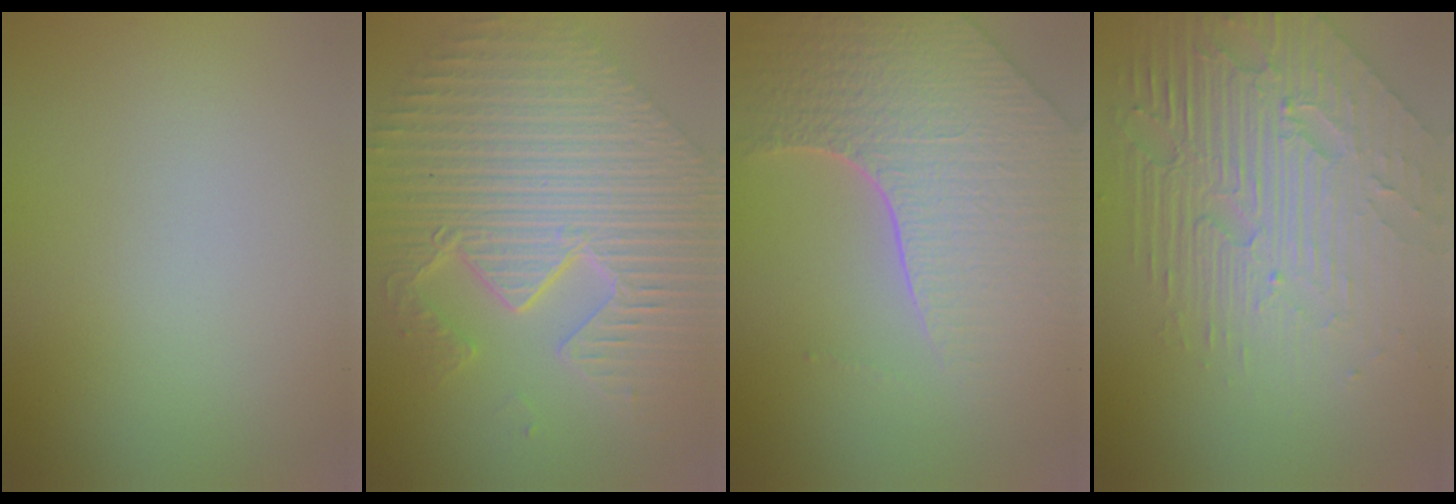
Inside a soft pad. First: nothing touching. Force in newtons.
{"total": 11.9, "press": 7.9, "slide": 9.0}
{"total": 7.6, "press": 5.8, "slide": 4.9}
{"total": 7.7, "press": 5.3, "slide": 5.5}